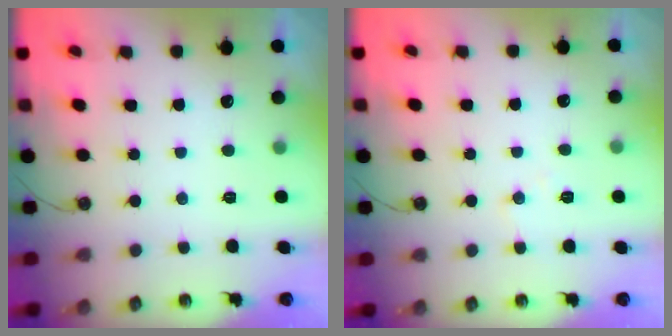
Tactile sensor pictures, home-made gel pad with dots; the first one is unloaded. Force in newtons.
{"total": 6.4, "press": 6.3, "slide": 0.9}